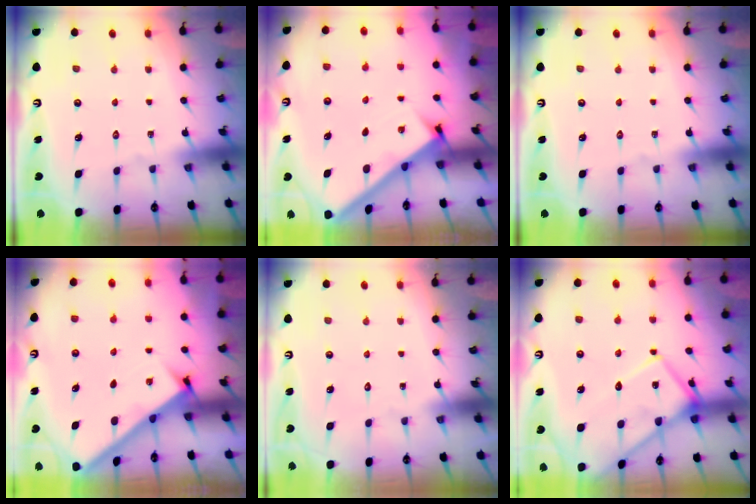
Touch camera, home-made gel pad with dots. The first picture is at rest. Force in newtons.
{"total": 2.5, "press": 2.5, "slide": 0.3}
{"total": 0.0}
{"total": 2.6, "press": 2.5, "slide": 0.3}
{"total": 1.6, "press": 1.6, "slide": 0.1}
{"total": 13.2, "press": 13.2, "slide": 1.3}